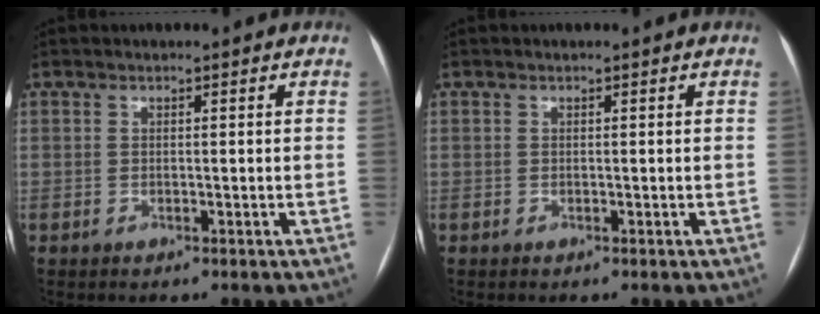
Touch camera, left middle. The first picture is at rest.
{"total": 0.0}